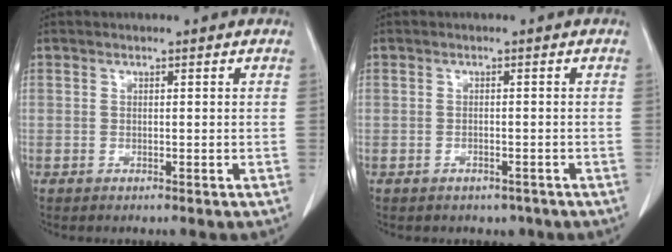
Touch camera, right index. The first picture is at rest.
{"total": 2.2, "force": [-1.6, 1.4, 0.3], "torque": [-0.002, 0.004, -0.017]}